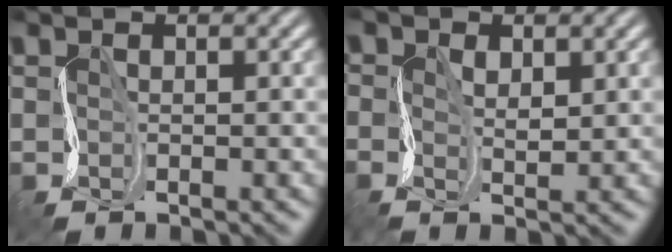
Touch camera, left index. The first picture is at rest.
{"total": 0.9, "force": [-0.3, 0.5, 0.7], "torque": [-0.022, -0.003, -0.004]}